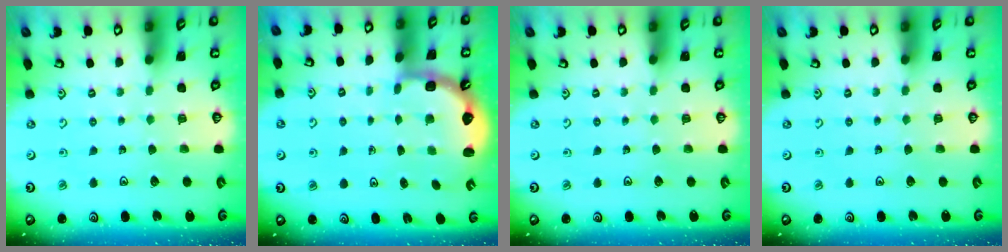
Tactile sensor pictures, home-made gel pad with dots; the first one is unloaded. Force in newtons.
{"total": 2.5, "press": 2.1, "slide": 1.3}
{"total": 0.0}
{"total": 0.0}